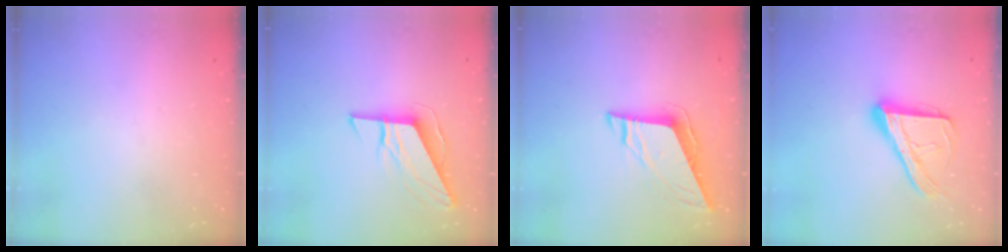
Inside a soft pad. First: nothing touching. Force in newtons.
{"total": 9.5, "press": 9.5, "slide": 0.3}
{"total": 8.9, "press": 8.8, "slide": 1.3}
{"total": 17.9, "press": 17.8, "slide": 1.6}